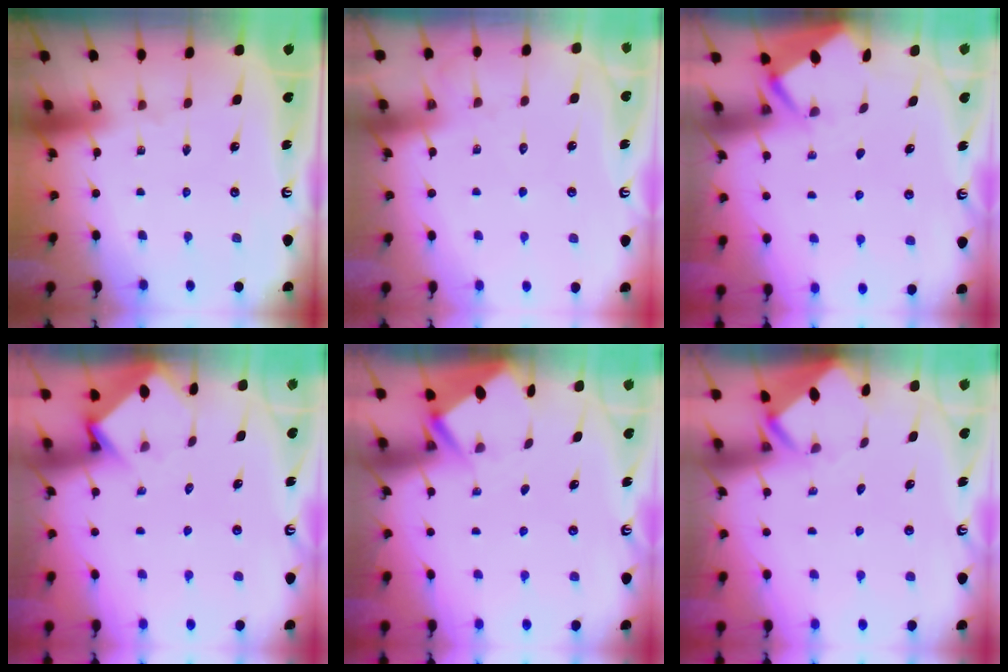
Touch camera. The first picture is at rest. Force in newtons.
{"total": 6.0, "press": 6.0, "slide": 0.8}
{"total": 2.6, "press": 2.6, "slide": 0.3}
{"total": 3.7, "press": 3.7, "slide": 0.2}
{"total": 2.8, "press": 2.8, "slide": 0.4}
{"total": 2.9, "press": 2.9, "slide": 0.2}